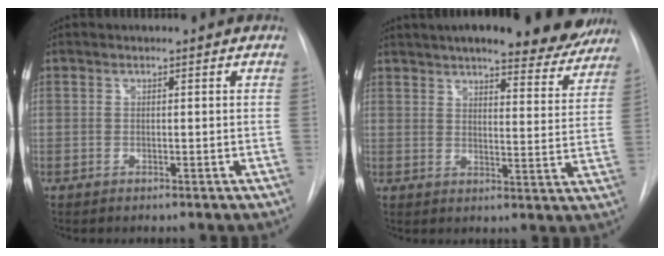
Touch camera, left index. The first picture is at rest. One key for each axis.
{"total": 20.4, "fx": 17.5, "fy": 4.8, "fz": 9.4, "tx": -0.136, "ty": -0.004, "tz": 0.211}